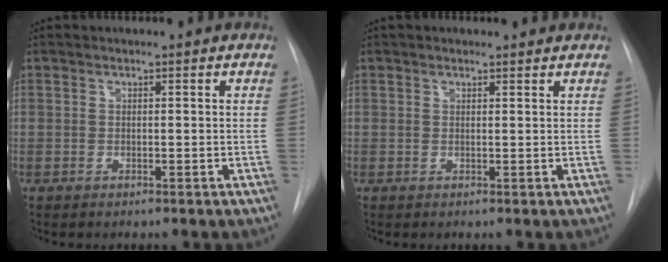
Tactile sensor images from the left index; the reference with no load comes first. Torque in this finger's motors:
{"motor_torque": [0.36, -0.31, -0.13, 0.04]}